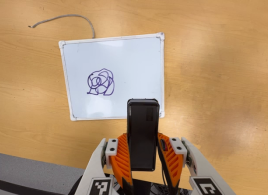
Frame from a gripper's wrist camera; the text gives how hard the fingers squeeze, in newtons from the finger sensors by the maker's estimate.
{"total": 4.2, "left": 2.6, "right": 5.7}